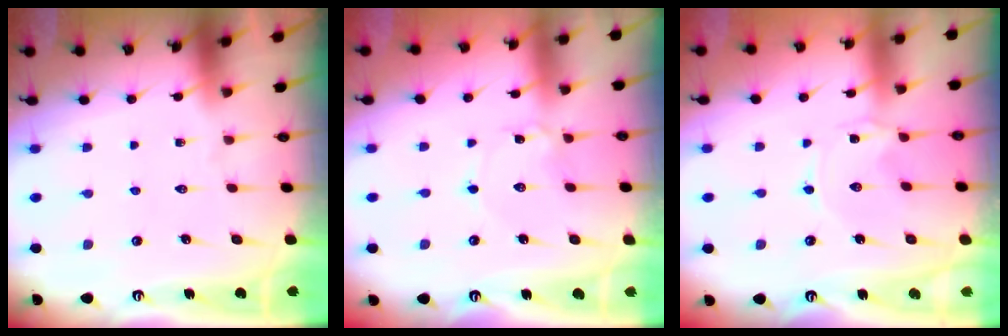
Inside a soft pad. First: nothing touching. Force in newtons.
{"total": 1.6, "press": 1.6, "slide": 0.1}
{"total": 0.0}